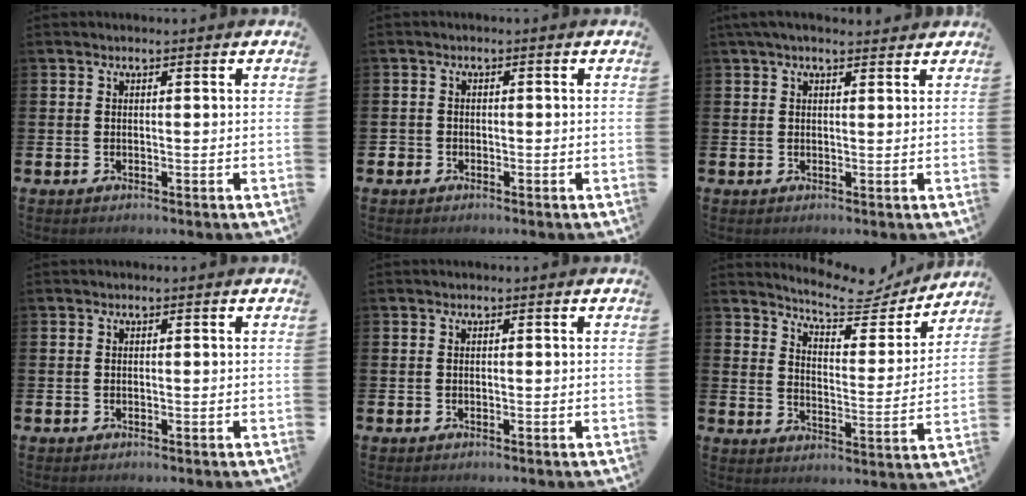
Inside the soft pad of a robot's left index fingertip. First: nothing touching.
{"total": 1.1, "force": [-0.6, 1.0, 0.1], "torque": [0.000, 0.002, -0.017]}
{"total": 2.5, "force": [2.1, 0.6, 1.2], "torque": [-0.028, 0.001, 0.037]}
{"total": 0.0}
{"total": 0.0}
{"total": 7.7, "force": [7.2, 1.8, 2.0], "torque": [-0.051, -0.055, 0.123]}